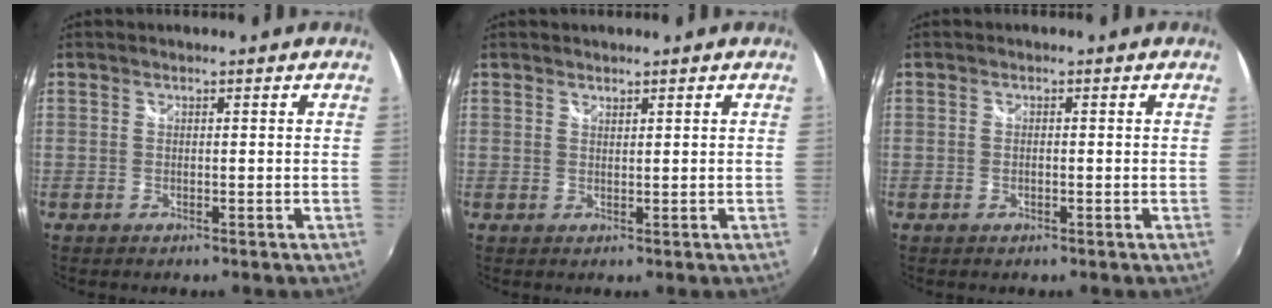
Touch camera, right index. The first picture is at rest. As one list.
[{"total": 0.8, "force": [0.8, 0.2, 0.1], "torque": [-0.002, 0.000, 0.015]}, {"total": 0.7, "force": [-0.2, 0.4, 0.5], "torque": [-0.011, 0.001, -0.005]}]